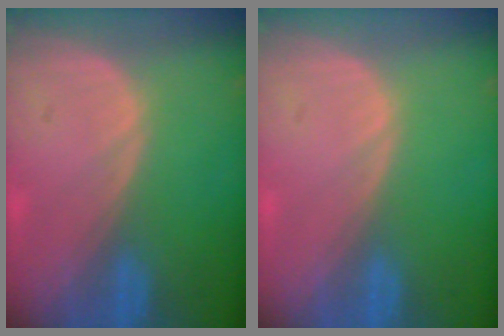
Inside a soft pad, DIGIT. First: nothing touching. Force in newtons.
{"total": 0.0}